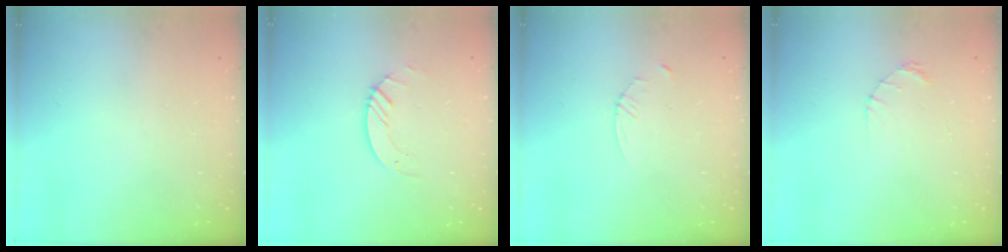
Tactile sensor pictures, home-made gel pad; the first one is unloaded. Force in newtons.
{"total": 2.8, "press": 2.8, "slide": 0.3}
{"total": 2.3, "press": 2.3, "slide": 0.3}
{"total": 1.4, "press": 1.4, "slide": 0.2}